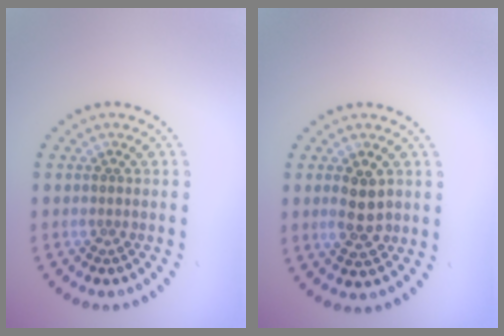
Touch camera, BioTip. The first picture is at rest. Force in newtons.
{"total": 3.0, "press": 3.0, "slide": 0.2}